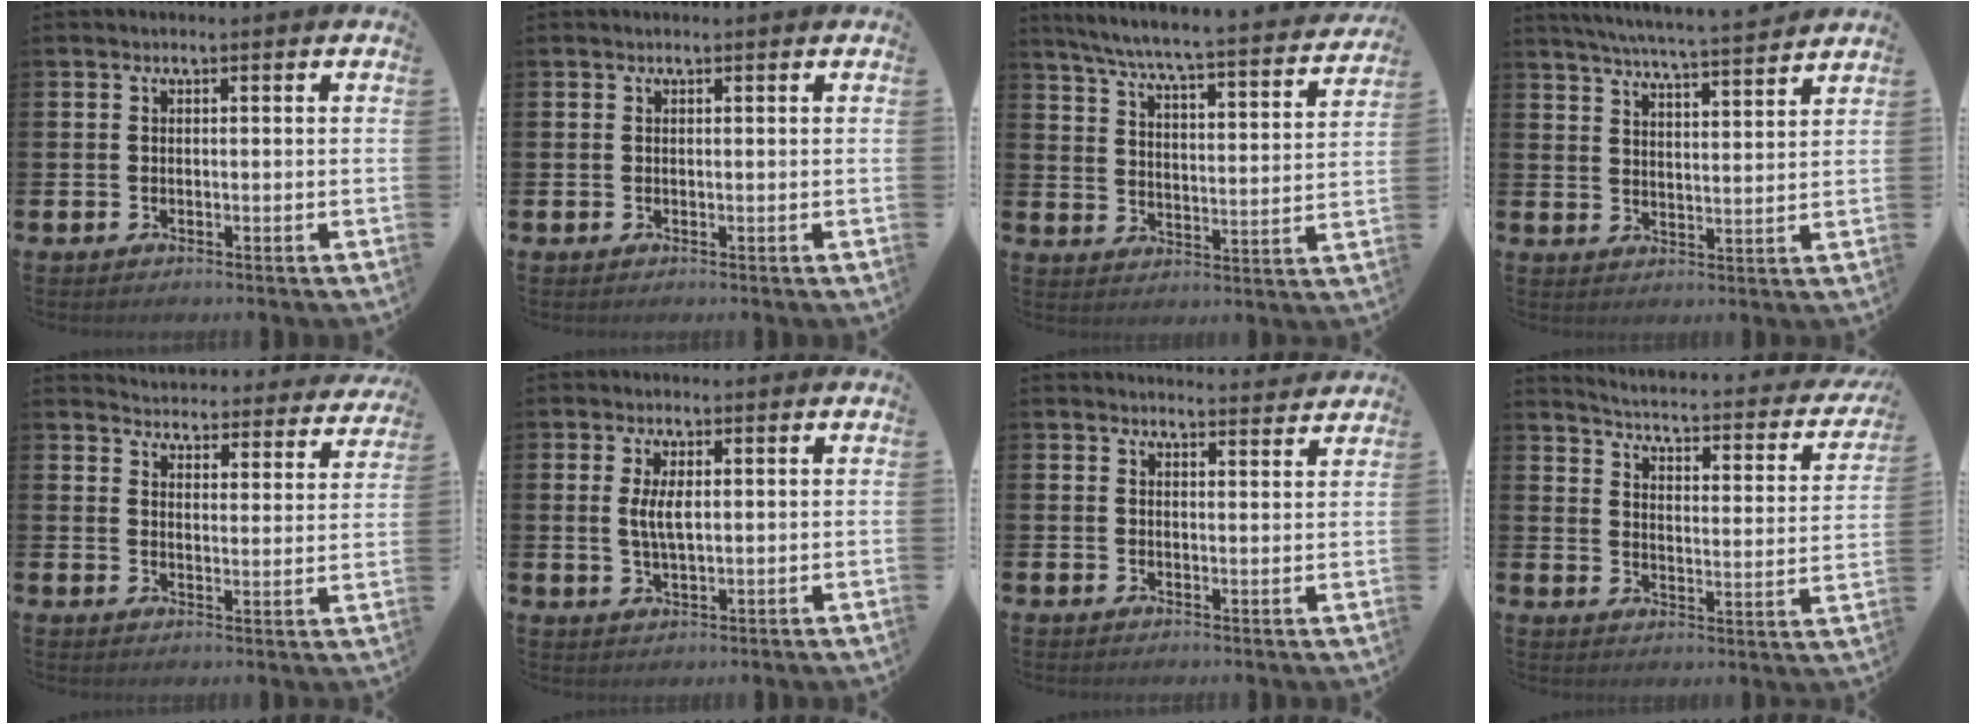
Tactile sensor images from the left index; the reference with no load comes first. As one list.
[{"total": 0.0}, {"total": 6.4, "force": [5.8, 0.0, 2.7], "torque": [-0.076, -0.049, 0.094]}, {"total": 6.0, "force": [5.8, -0.5, 1.5], "torque": [-0.044, -0.043, 0.101]}, {"total": 4.2, "force": [4.1, 0.6, 0.1], "torque": [-0.015, -0.038, 0.067]}, {"total": 3.6, "force": [0.9, 1.3, 3.2], "torque": [-0.063, 0.004, 0.014]}, {"total": 2.9, "force": [2.9, 0.1, -0.1], "torque": [0.005, -0.021, 0.051]}, {"total": 2.9, "force": [2.5, 0.7, 1.3], "torque": [-0.042, -0.033, 0.029]}]